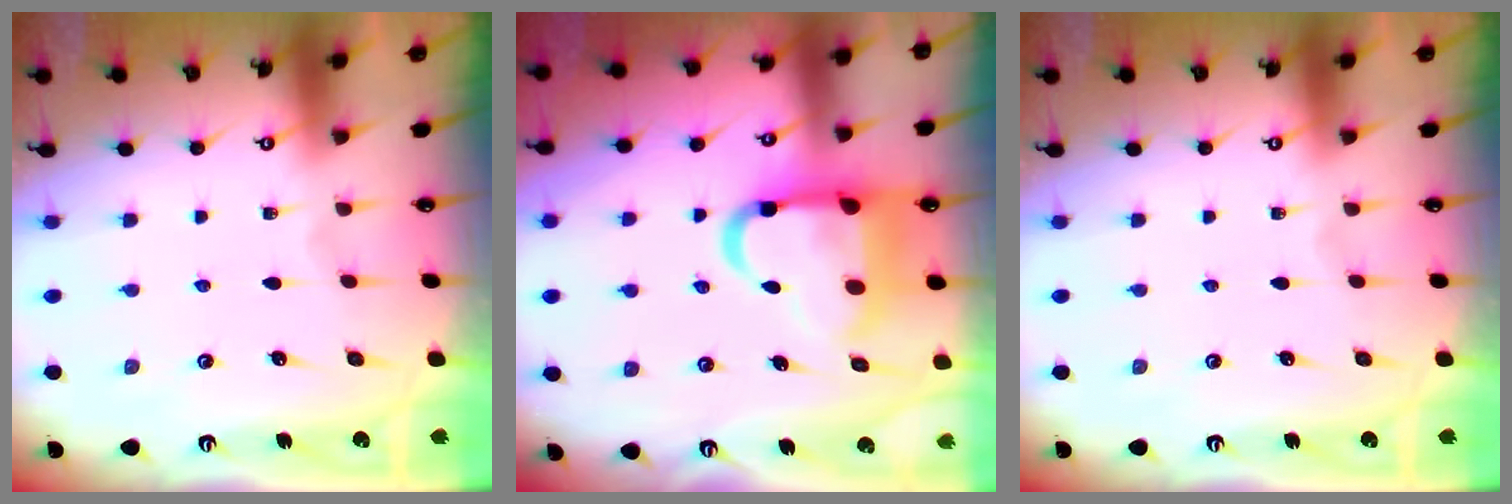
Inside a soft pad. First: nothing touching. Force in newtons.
{"total": 15.0, "press": 14.9, "slide": 1.6}
{"total": 0.0}